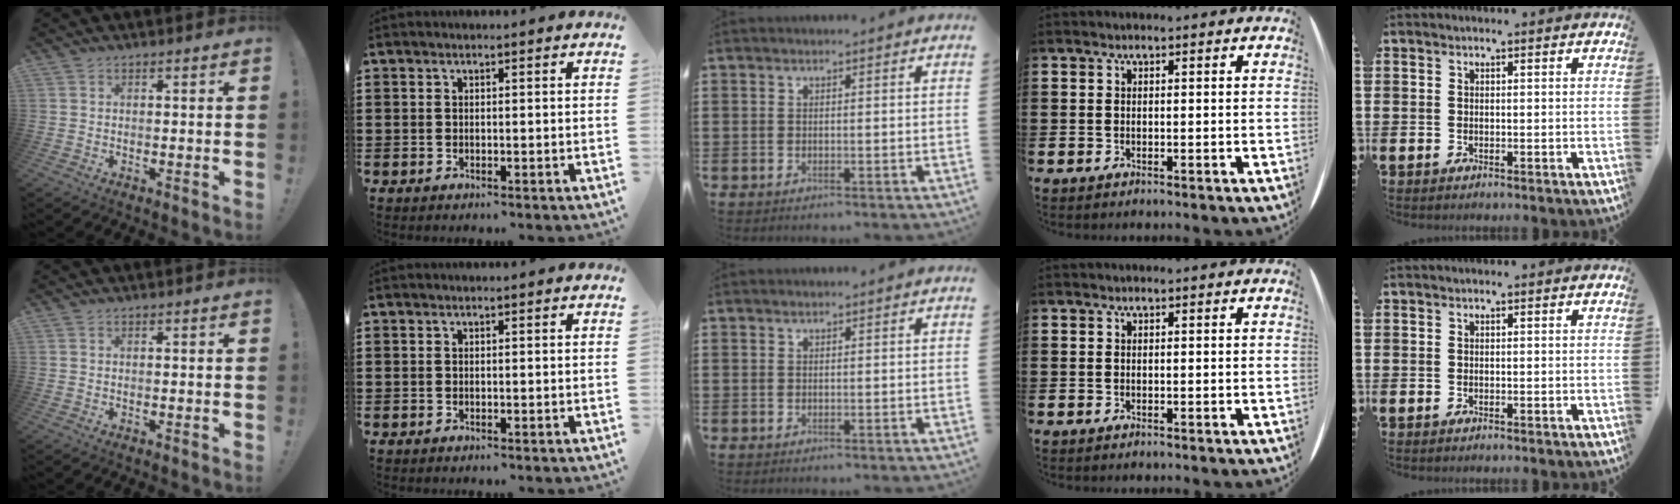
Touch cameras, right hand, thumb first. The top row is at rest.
{}